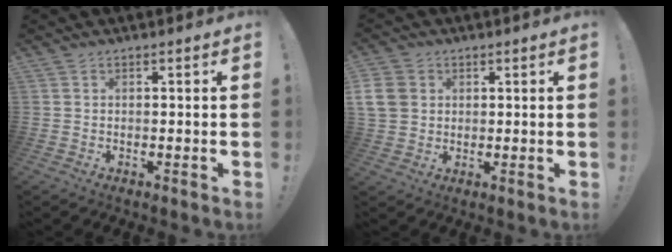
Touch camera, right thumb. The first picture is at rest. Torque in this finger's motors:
{"motor_torque": [0.34, 2.72, 0.80, 0.53, 0.03]}